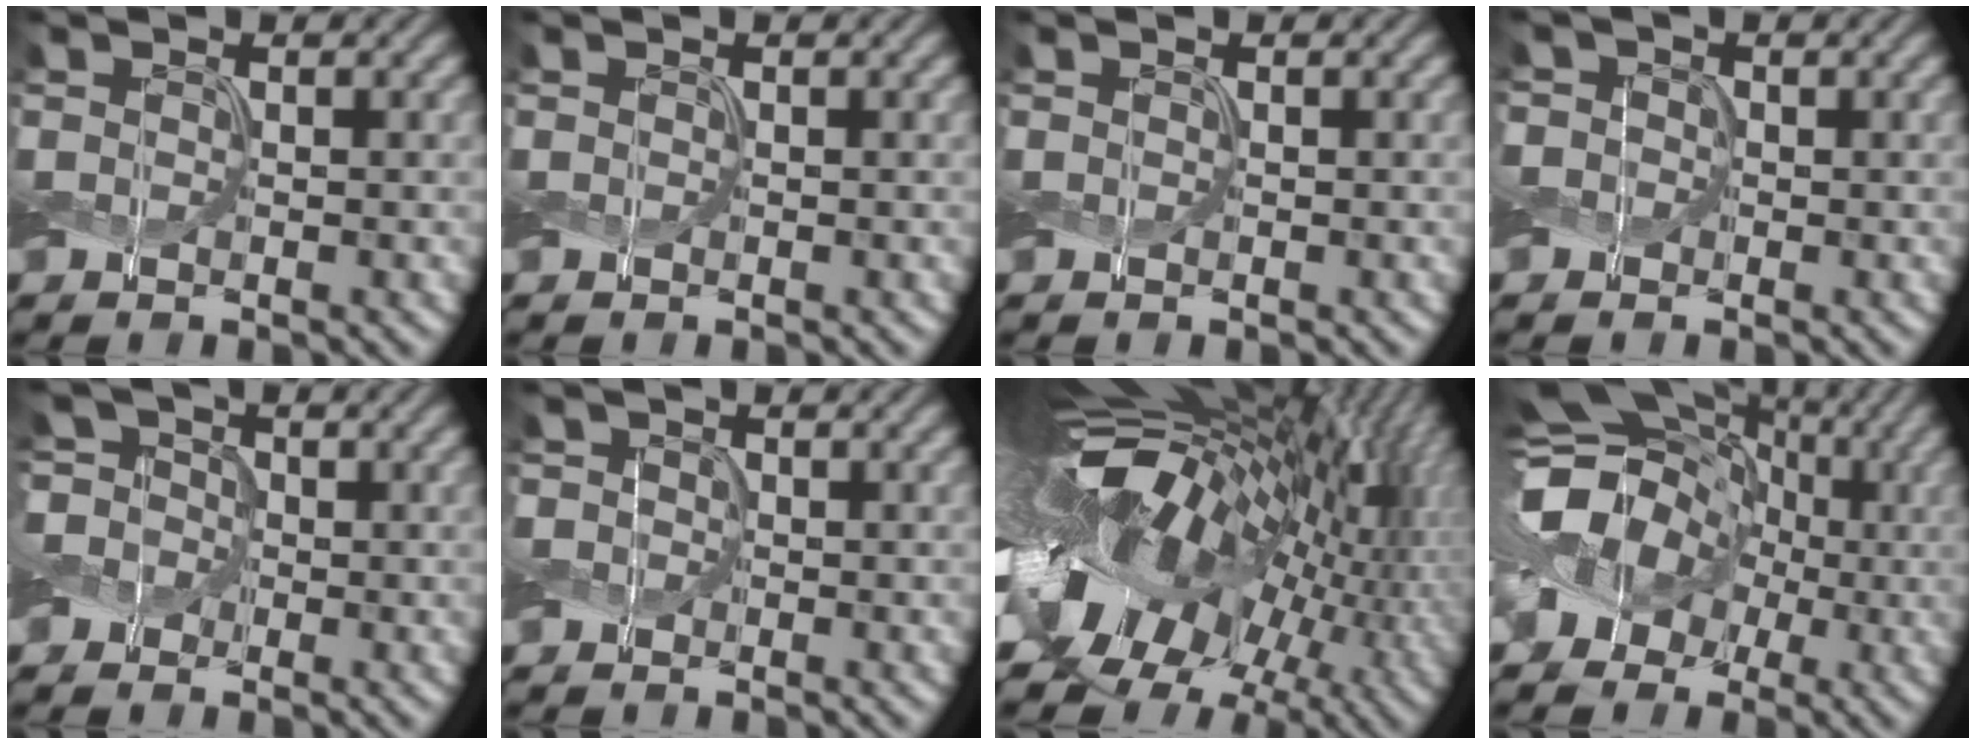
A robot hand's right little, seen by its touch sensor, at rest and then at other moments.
{"total": 0.0}
{"total": 0.0}
{"total": 2.9, "force": [0.4, 2.6, 1.2], "torque": [-0.011, 0.023, -0.016]}
{"total": 6.0, "force": [-0.3, 5.3, 2.8], "torque": [-0.049, 0.037, -0.054]}
{"total": 2.2, "force": [0.1, 2.0, 0.8], "torque": [-0.001, 0.017, -0.014]}
{"total": 18.3, "force": [-2.5, 11.6, 13.9], "torque": [-0.238, -0.024, -0.045]}
{"total": 10.0, "force": [-2.7, 8.4, 4.7], "torque": [-0.071, 0.011, -0.074]}